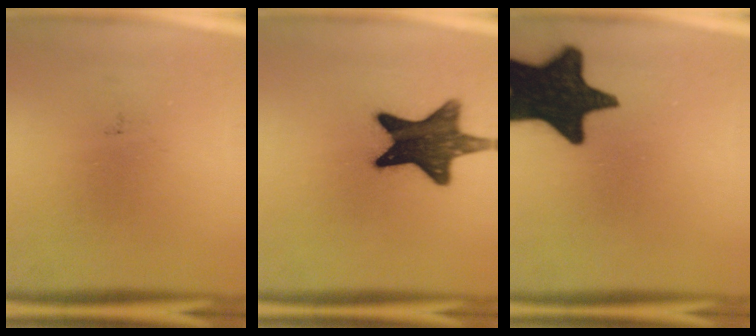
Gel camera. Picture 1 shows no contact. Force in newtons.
{"total": 14.0}
{"total": 19.6}